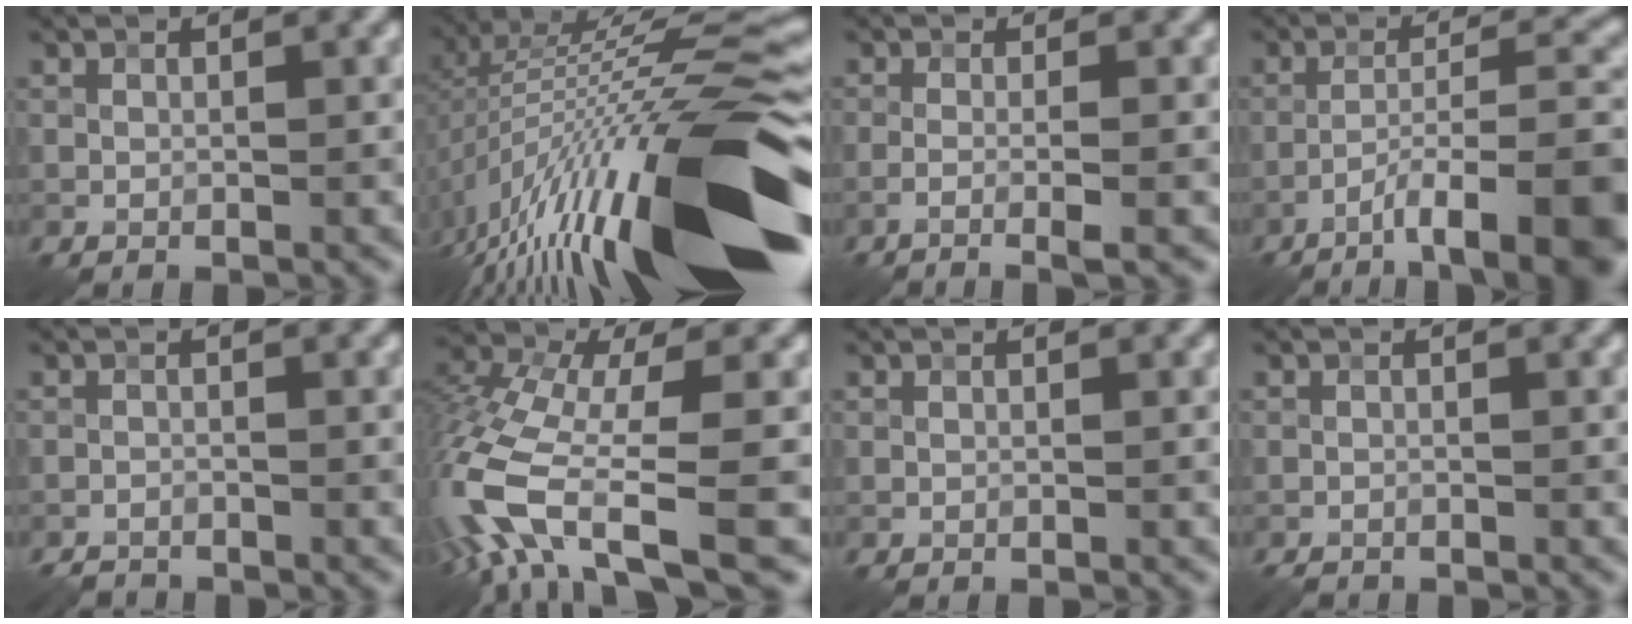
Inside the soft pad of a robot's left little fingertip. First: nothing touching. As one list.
[{"total": 20.5, "force": [-6.5, 5.2, 18.7], "torque": [-0.297, 0.004, -0.118]}, {"total": 2.6, "force": [-0.9, 0.6, 2.4], "torque": [-0.029, 0.002, -0.026]}, {"total": 11.5, "force": [-6.5, 2.7, 9.1], "torque": [-0.140, 0.013, -0.100]}, {"total": 1.9, "force": [-1.8, 0.5, 0.1], "torque": [-0.006, -0.002, -0.034]}, {"total": 13.9, "force": [-5.5, 6.1, 11.1], "torque": [-0.266, -0.013, -0.094]}, {"total": 0.0}, {"total": 0.9, "force": [-0.9, 0.2, 0.0], "torque": [0.002, -0.004, -0.018]}]